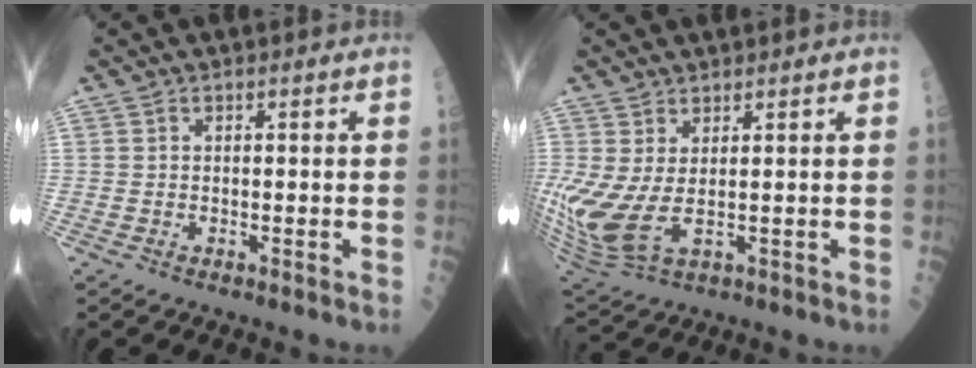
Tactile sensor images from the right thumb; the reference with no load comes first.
{"total": 10.3, "force": [0.7, 4.4, 9.3], "torque": [-0.229, -0.012, 0.031]}